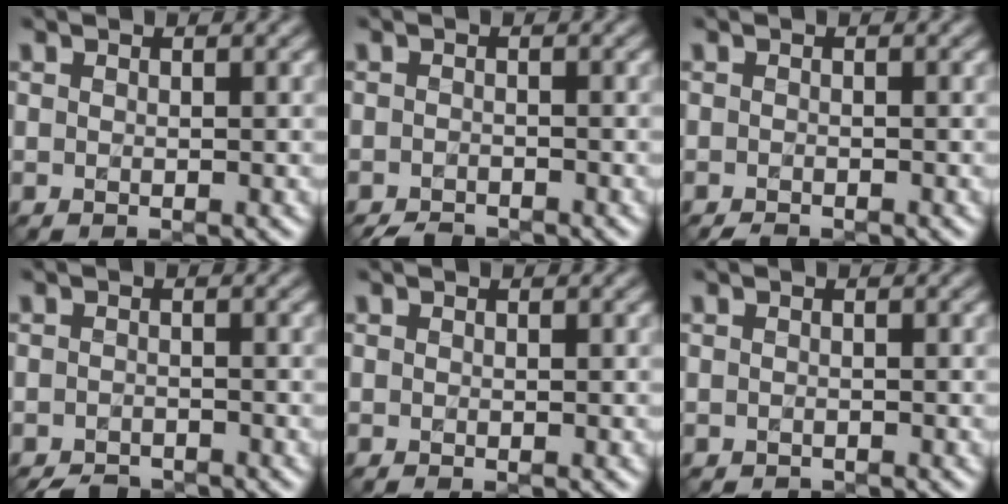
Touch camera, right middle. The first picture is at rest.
{"total": 2.4, "force": [-2.3, 0.5, 0.5], "torque": [-0.004, -0.005, -0.041]}
{"total": 1.4, "force": [-1.2, 0.3, 0.6], "torque": [-0.010, -0.005, -0.022]}
{"total": 2.6, "force": [-2.5, 0.7, 0.4], "torque": [-0.002, -0.004, -0.043]}
{"total": 0.0}
{"total": 0.6, "force": [-0.5, 0.3, -0.1], "torque": [0.001, -0.005, -0.008]}